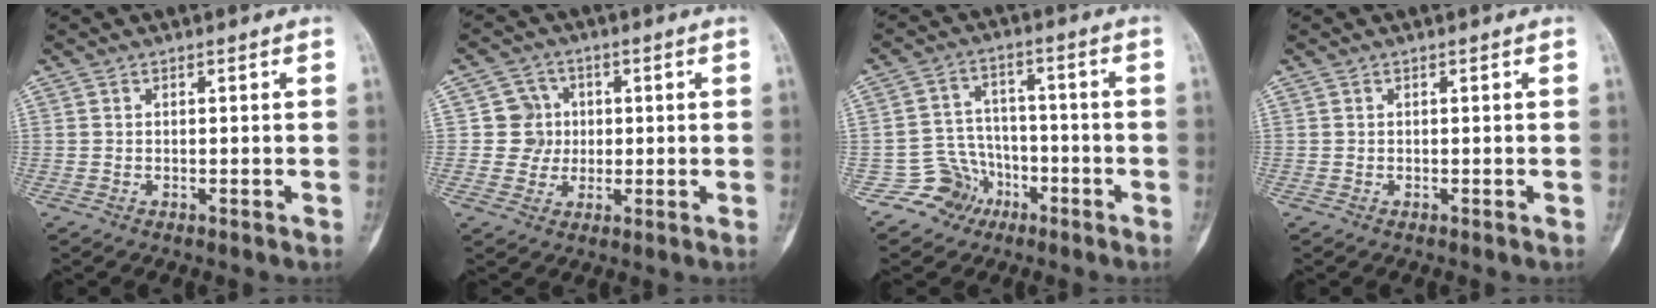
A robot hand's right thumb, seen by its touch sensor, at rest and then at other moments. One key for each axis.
{"total": 5.3, "fx": 0.3, "fy": 5.2, "fz": 0.6, "tx": 0.033, "ty": 0.010, "tz": -0.001}
{"total": 7.3, "fx": -4.2, "fy": 5.9, "fz": 0.3, "tx": 0.040, "ty": 0.041, "tz": -0.073}
{"total": 0.0}